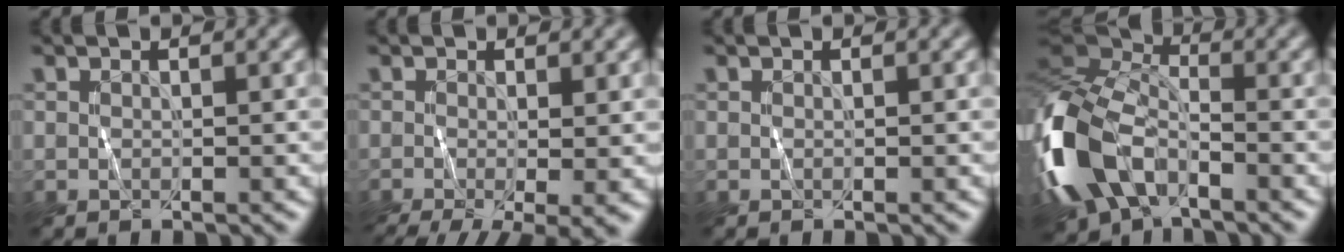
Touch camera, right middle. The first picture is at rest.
{"total": 7.1, "force": [-3.2, 2.0, 6.0], "torque": [-0.094, -0.013, -0.046]}
{"total": 0.0}
{"total": 12.8, "force": [-4.9, 7.1, 9.4], "torque": [-0.220, -0.004, -0.104]}